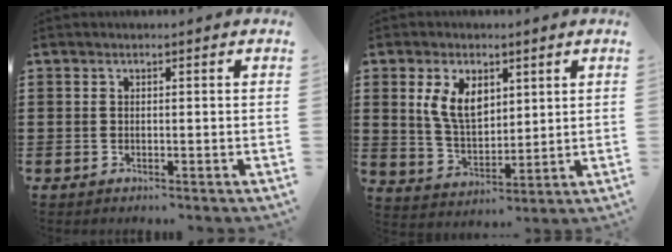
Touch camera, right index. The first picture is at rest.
{"total": 7.1, "force": [2.9, 3.9, 5.1], "torque": [-0.120, 0.008, 0.052]}